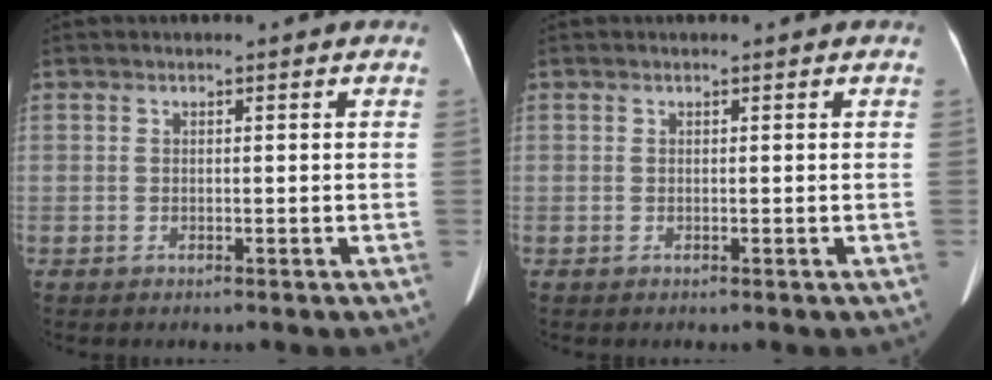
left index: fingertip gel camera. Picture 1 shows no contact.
{"total": 0.0}